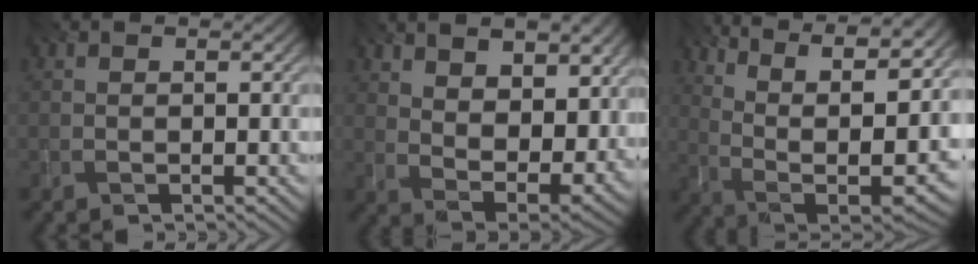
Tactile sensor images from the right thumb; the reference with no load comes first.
{"total": 12.2, "force": [6.5, 6.0, 8.3], "torque": [-0.162, -0.004, 0.098]}
{"total": 16.8, "force": [8.0, 7.2, 12.9], "torque": [-0.222, 0.030, 0.138]}